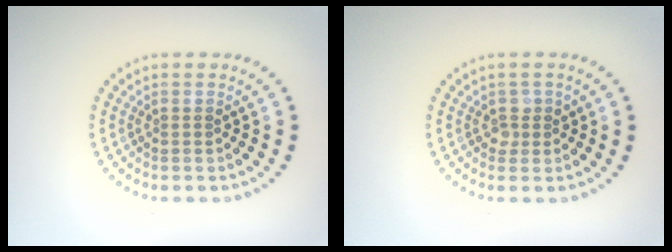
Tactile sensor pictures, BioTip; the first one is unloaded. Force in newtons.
{"total": 1.3, "press": 1.1, "slide": 0.6}